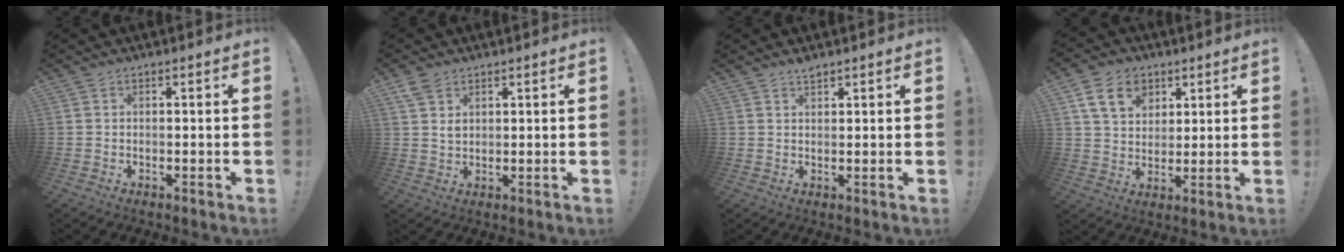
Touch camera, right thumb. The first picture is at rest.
{"total": 4.2, "force": [2.7, 2.3, 2.2], "torque": [-0.035, -0.011, 0.049]}
{"total": 1.7, "force": [1.6, 0.3, 0.5], "torque": [-0.004, -0.008, 0.027]}
{"total": 12.3, "force": [5.9, 8.9, 6.1], "torque": [-0.093, -0.015, 0.114]}